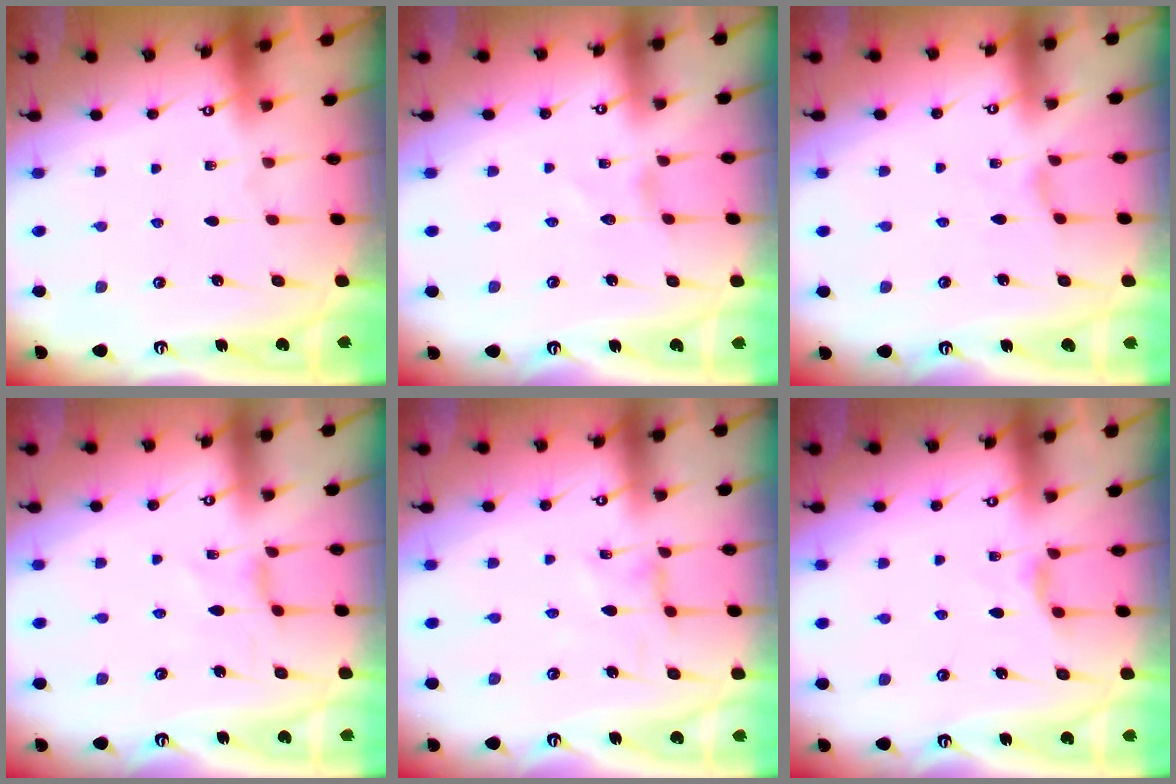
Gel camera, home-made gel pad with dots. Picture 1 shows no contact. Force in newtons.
{"total": 0.0}
{"total": 1.1, "press": 1.1, "slide": 0.3}
{"total": 1.6, "press": 1.5, "slide": 0.4}
{"total": 0.0}
{"total": 4.3, "press": 4.3, "slide": 0.6}